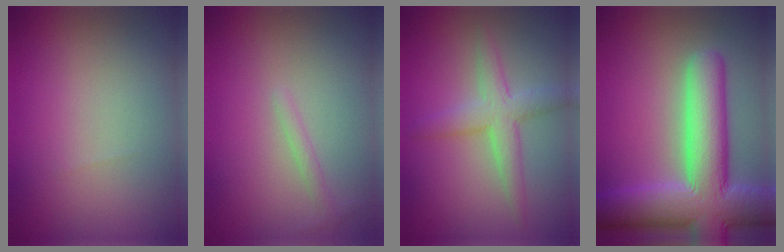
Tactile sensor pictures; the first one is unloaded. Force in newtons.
{"total": 0.9, "press": 0.9, "slide": 0.0}
{"total": 3.6, "press": 3.6, "slide": 0.2}
{"total": 11.8, "press": 11.8, "slide": 0.9}